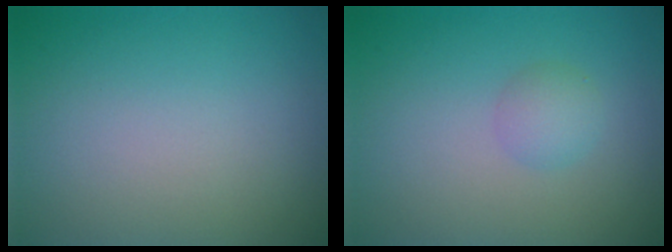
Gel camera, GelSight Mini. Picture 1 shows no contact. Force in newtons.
{"total": 1.7, "press": 1.7, "slide": 0.0}